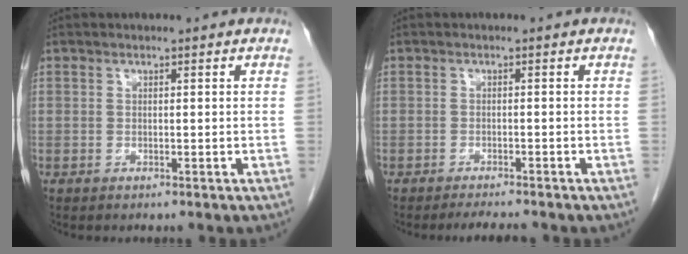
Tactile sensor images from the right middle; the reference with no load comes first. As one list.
[{"total": 2.9, "force": [-2.7, -0.1, 1.1], "torque": [-0.021, -0.011, -0.040]}]